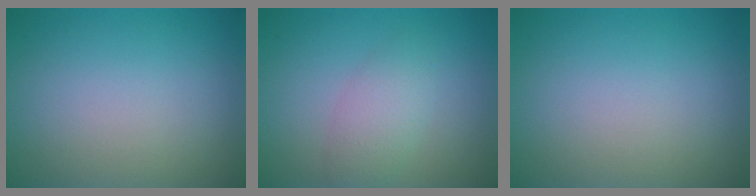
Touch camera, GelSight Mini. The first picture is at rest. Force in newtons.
{"total": 2.6, "press": 2.6, "slide": 0.0}
{"total": 0.0}